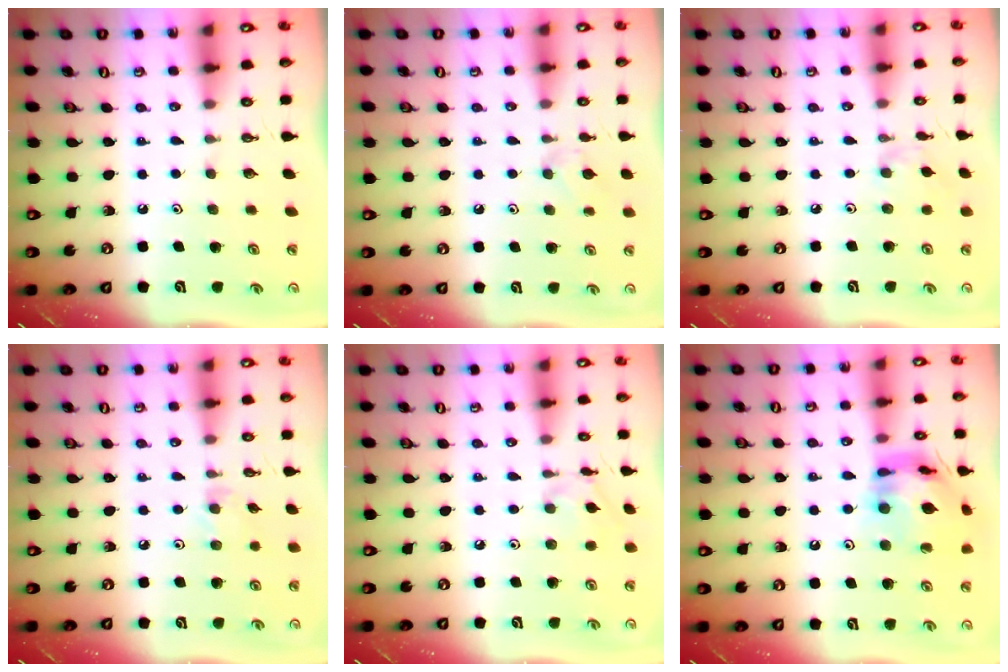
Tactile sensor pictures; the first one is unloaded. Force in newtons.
{"total": 6.0, "press": 6.0, "slide": 1.0}
{"total": 1.3, "press": 1.3, "slide": 0.4}
{"total": 2.6, "press": 2.6, "slide": 0.4}
{"total": 5.1, "press": 5.0, "slide": 0.5}
{"total": 16.4, "press": 16.4, "slide": 1.3}